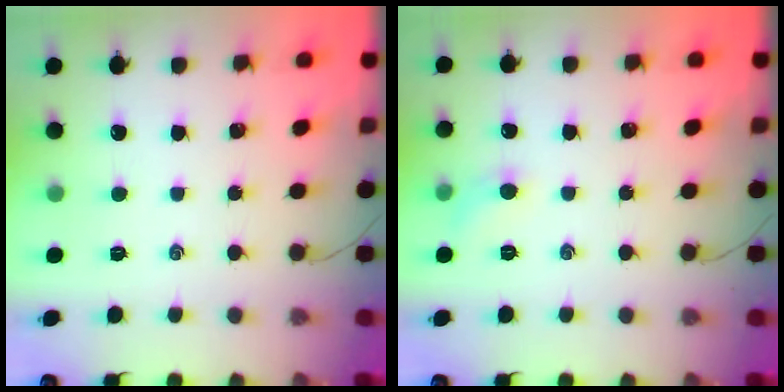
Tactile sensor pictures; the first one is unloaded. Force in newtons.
{"total": 5.3, "press": 5.0, "slide": 1.8}